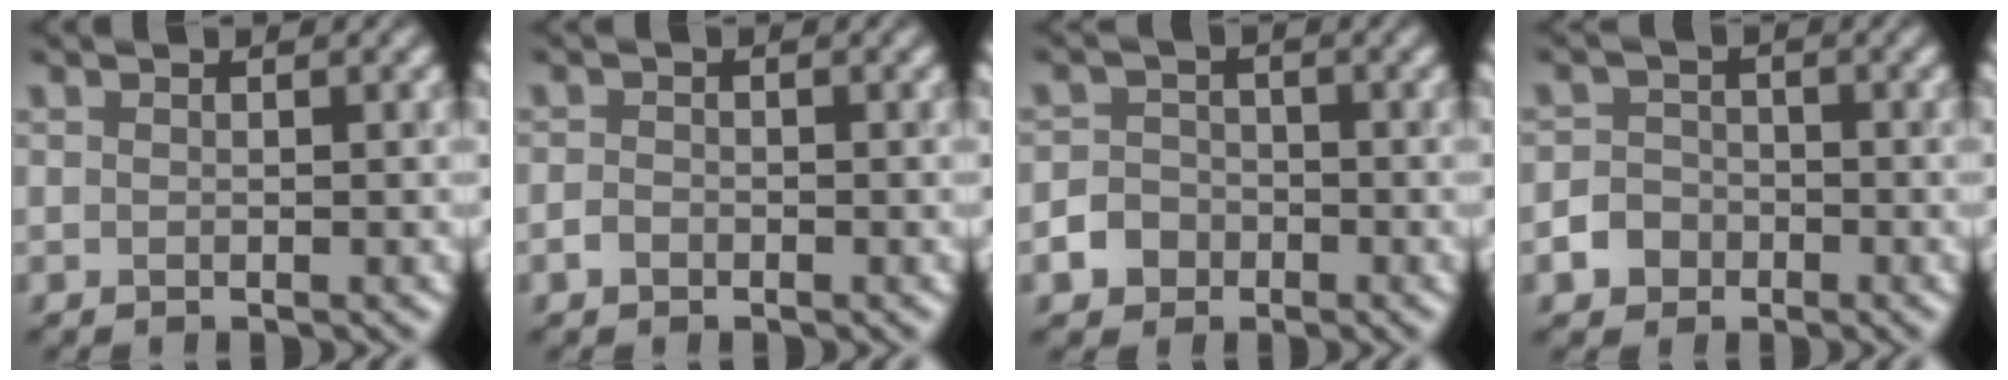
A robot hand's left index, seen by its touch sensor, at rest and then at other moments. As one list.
[{"total": 1.2, "force": [-0.6, 0.9, 0.5], "torque": [-0.007, 0.001, -0.015]}, {"total": 3.4, "force": [-1.8, 2.8, 0.9], "torque": [0.001, -0.005, -0.038]}, {"total": 3.2, "force": [-1.7, 2.6, 0.8], "torque": [0.003, -0.005, -0.036]}]